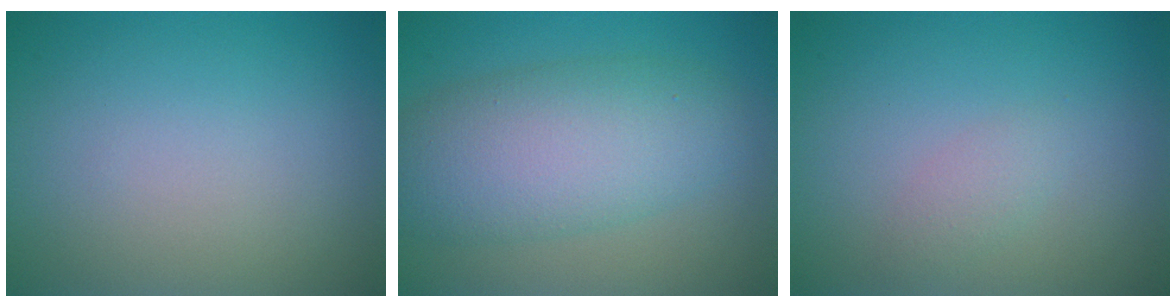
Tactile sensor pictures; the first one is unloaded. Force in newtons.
{"total": 7.6, "press": 7.6, "slide": 0.2}
{"total": 1.2, "press": 1.2, "slide": 0.1}